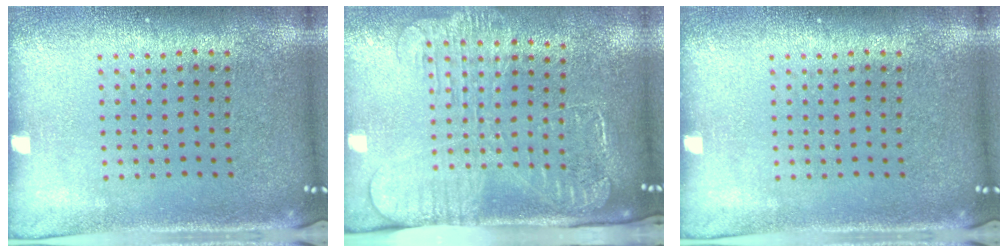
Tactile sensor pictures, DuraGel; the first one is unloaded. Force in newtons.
{"total": 2.6, "press": 2.0, "slide": 1.6}
{"total": 0.0}